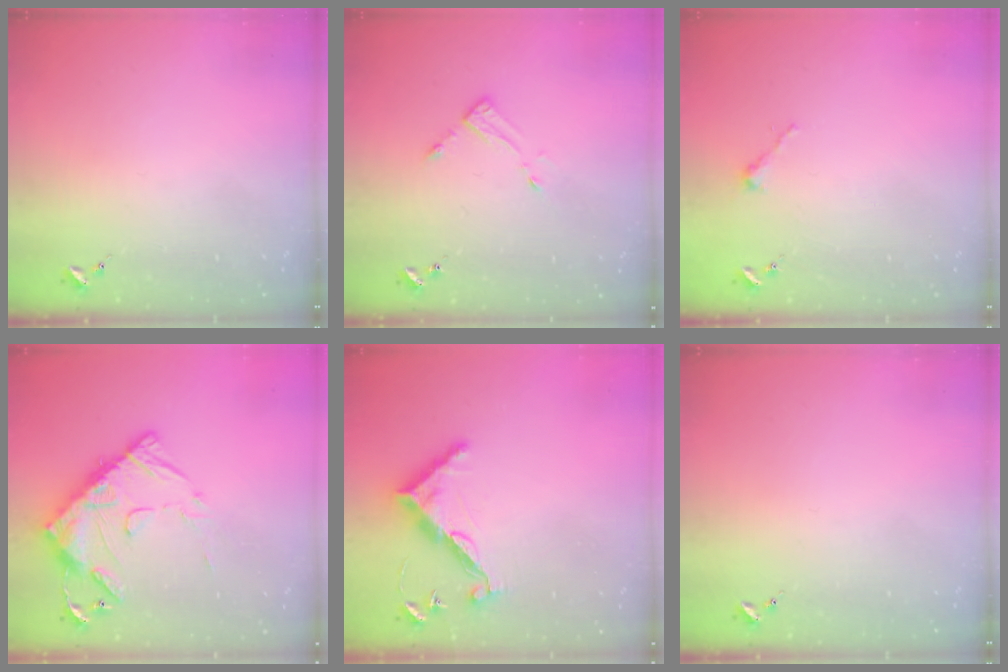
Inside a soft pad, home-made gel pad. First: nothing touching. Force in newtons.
{"total": 3.0, "press": 3.0, "slide": 0.3}
{"total": 2.5, "press": 2.5, "slide": 0.2}
{"total": 16.8, "press": 16.7, "slide": 1.2}
{"total": 10.6, "press": 10.6, "slide": 0.4}
{"total": 0.0}